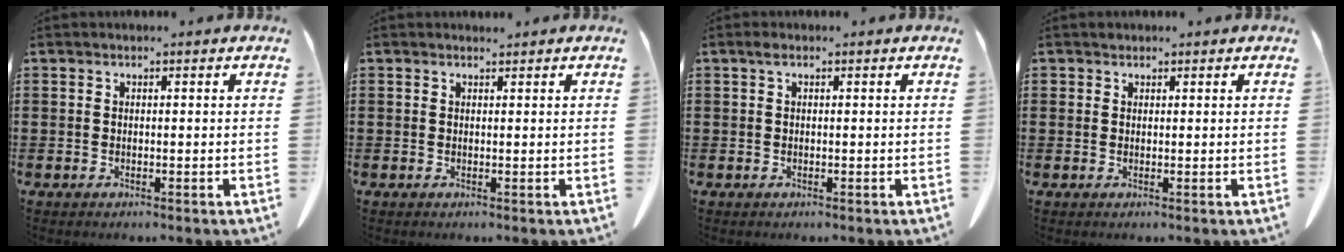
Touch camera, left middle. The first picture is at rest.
{"total": 0.6, "force": [0.5, 0.0, 0.1], "torque": [-0.004, 0.000, 0.011]}
{"total": 0.8, "force": [0.3, 0.4, 0.6], "torque": [-0.015, 0.003, 0.005]}
{"total": 0.7, "force": [0.6, 0.4, 0.0], "torque": [-0.002, -0.001, 0.014]}